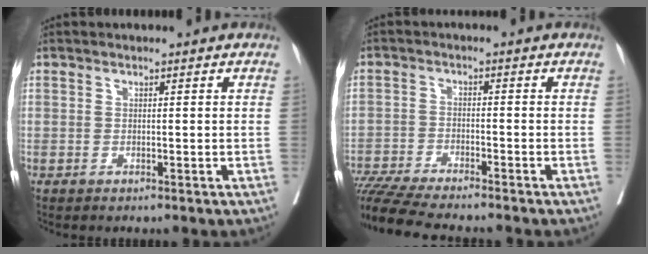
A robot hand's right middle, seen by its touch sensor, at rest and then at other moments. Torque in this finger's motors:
{"motor_torque": [1.03, -1.11, 0.14, 0.05]}